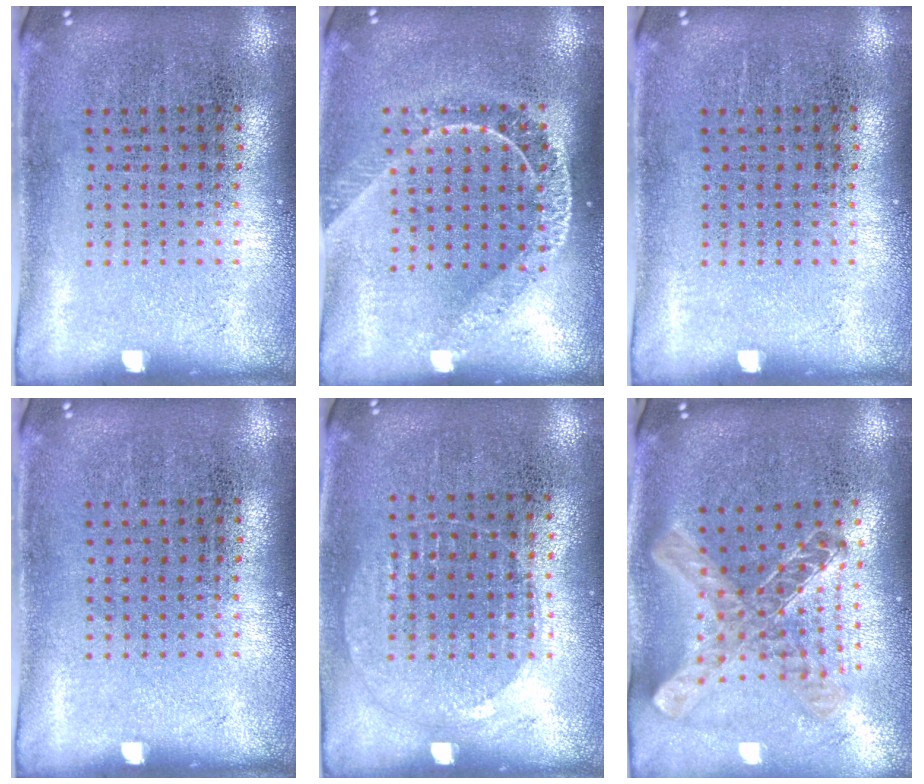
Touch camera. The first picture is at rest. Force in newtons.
{"total": 1.8, "press": 1.5, "slide": 1.0}
{"total": 0.0}
{"total": 0.0}
{"total": 1.0, "press": 0.9, "slide": 0.4}
{"total": 1.2, "press": 1.1, "slide": 0.5}